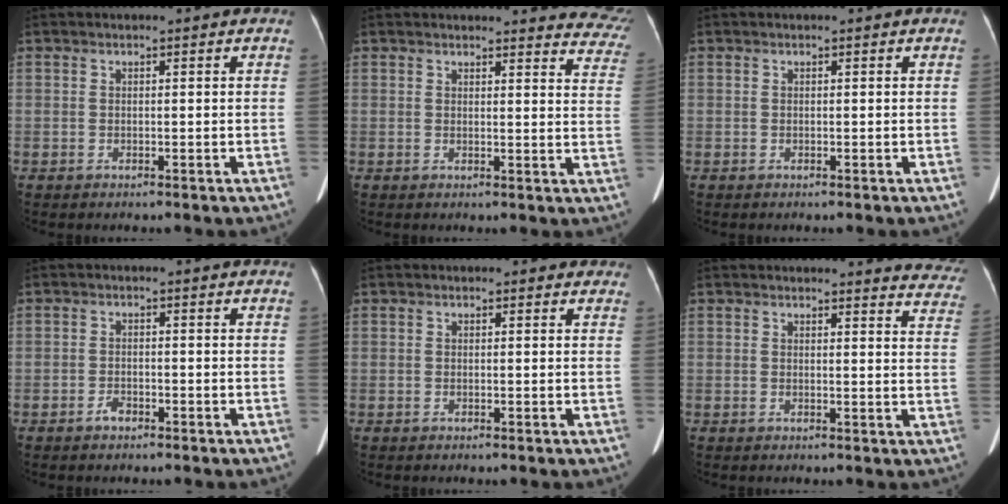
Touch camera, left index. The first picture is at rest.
{"total": 15.2, "force": [14.6, 3.1, 2.4], "torque": [0.023, -0.069, 0.118]}
{"total": 0.0}
{"total": 1.5, "force": [-1.1, 0.8, 0.7], "torque": [-0.013, 0.002, -0.018]}
{"total": 1.5, "force": [1.0, 1.0, 0.3], "torque": [0.005, 0.006, 0.003]}
{"total": 9.4, "force": [9.3, 1.4, 0.6], "torque": [0.036, -0.061, 0.060]}